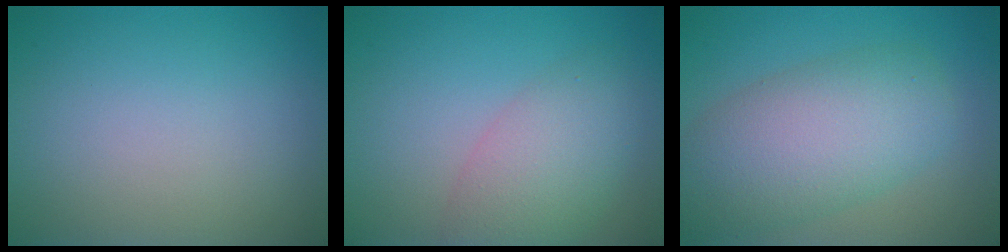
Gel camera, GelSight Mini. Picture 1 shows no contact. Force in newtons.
{"total": 4.7, "press": 4.7, "slide": 0.2}
{"total": 8.0, "press": 8.0, "slide": 0.3}